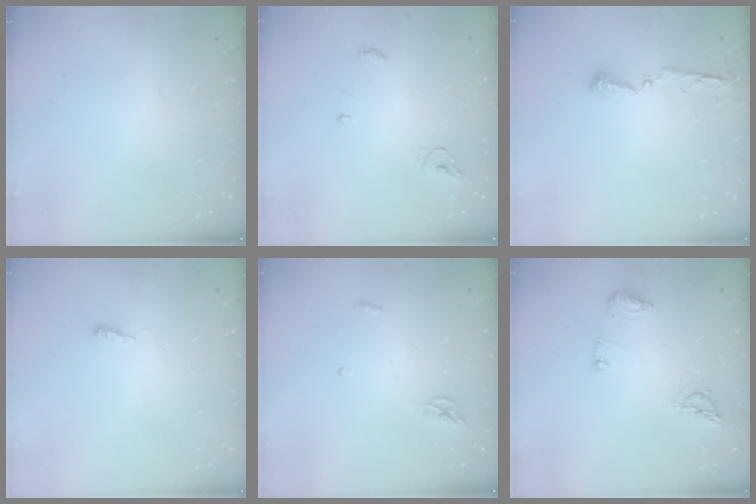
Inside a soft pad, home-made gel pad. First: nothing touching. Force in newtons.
{"total": 4.0, "press": 3.9, "slide": 0.4}
{"total": 4.9, "press": 4.9, "slide": 0.5}
{"total": 3.5, "press": 3.4, "slide": 0.3}
{"total": 3.8, "press": 3.8, "slide": 0.3}
{"total": 8.6, "press": 8.6, "slide": 0.9}